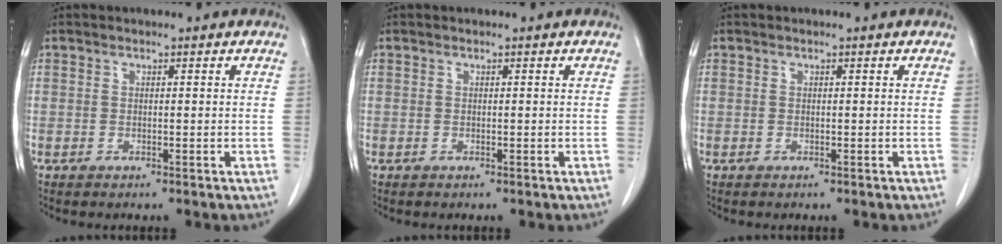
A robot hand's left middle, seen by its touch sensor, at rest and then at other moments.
{"total": 0.0}
{"total": 0.0}